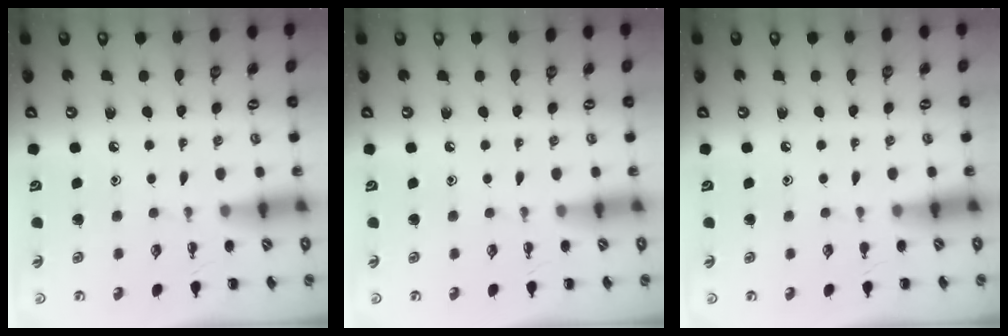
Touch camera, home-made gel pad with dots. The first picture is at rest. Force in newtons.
{"total": 0.0}
{"total": 0.0}